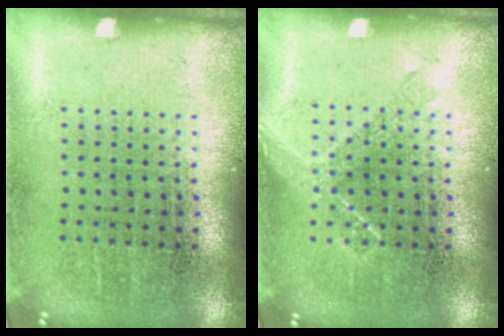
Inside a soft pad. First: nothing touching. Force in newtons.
{"total": 0.9, "press": 0.8, "slide": 0.3}